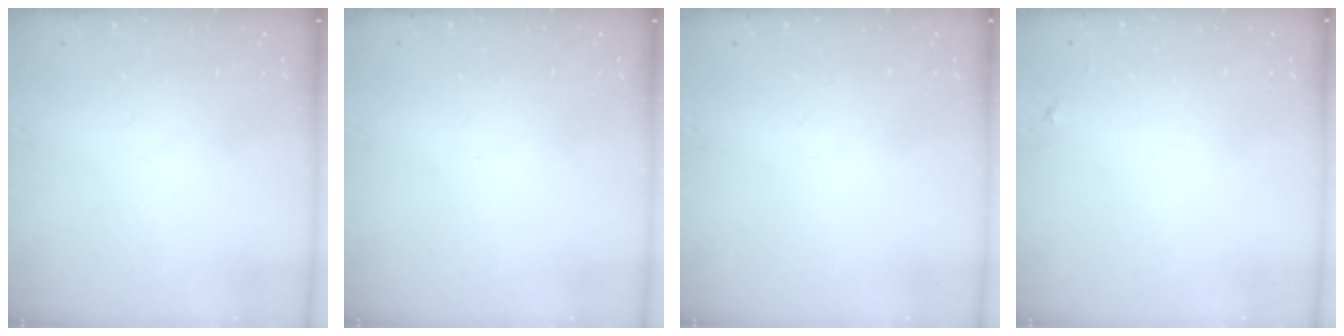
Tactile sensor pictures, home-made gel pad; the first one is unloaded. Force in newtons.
{"total": 0.0}
{"total": 0.0}
{"total": 4.1, "press": 4.1, "slide": 0.6}